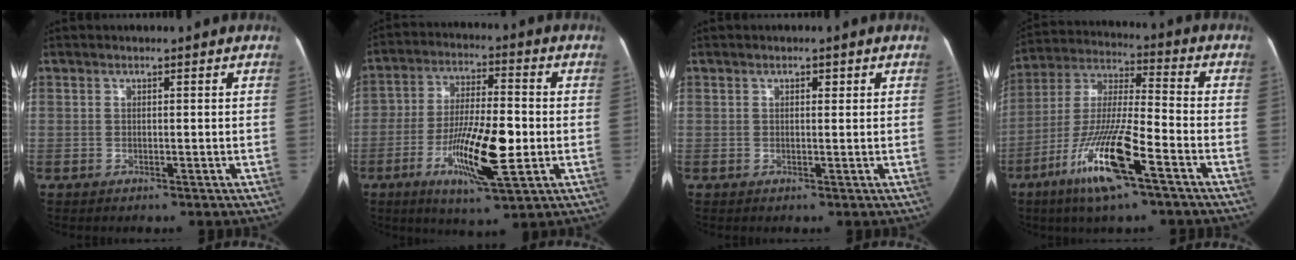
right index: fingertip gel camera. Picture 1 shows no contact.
{"total": 13.1, "force": [-3.4, 2.9, 12.3], "torque": [-0.221, -0.010, -0.060]}
{"total": 1.0, "force": [0.5, 0.5, 0.7], "torque": [-0.012, 0.001, 0.005]}
{"total": 14.9, "force": [-7.6, 1.2, 12.8], "torque": [-0.258, -0.021, -0.143]}